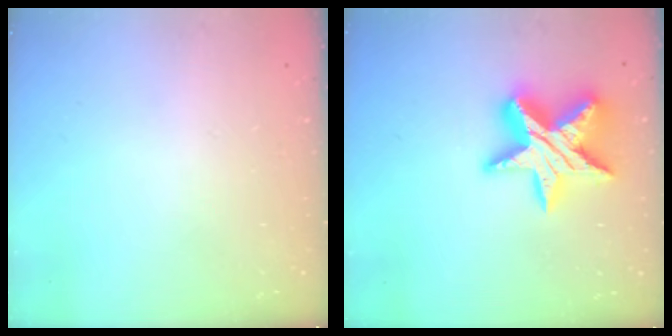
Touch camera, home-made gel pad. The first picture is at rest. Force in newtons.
{"total": 18.5, "press": 18.4, "slide": 1.4}